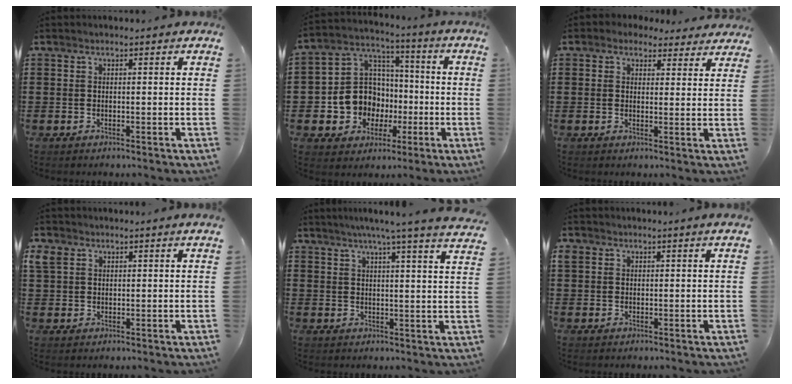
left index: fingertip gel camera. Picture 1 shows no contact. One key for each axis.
{"total": 9.7, "fx": -1.6, "fy": 9.2, "fz": 2.7, "tx": -0.105, "ty": 0.003, "tz": -0.025}
{"total": 2.9, "fx": 2.5, "fy": 1.3, "fz": 0.6, "tx": -0.013, "ty": -0.004, "tz": 0.045}
{"total": 2.6, "fx": 2.0, "fy": 1.3, "fz": 1.0, "tx": -0.026, "ty": 0.004, "tz": 0.039}
{"total": 5.3, "fx": 4.4, "fy": -1.2, "fz": 2.7, "tx": -0.060, "ty": -0.030, "tz": 0.070}
{"total": 1.4, "fx": 1.3, "fy": 0.4, "fz": 0.4, "tx": -0.013, "ty": 0.002, "tz": 0.025}